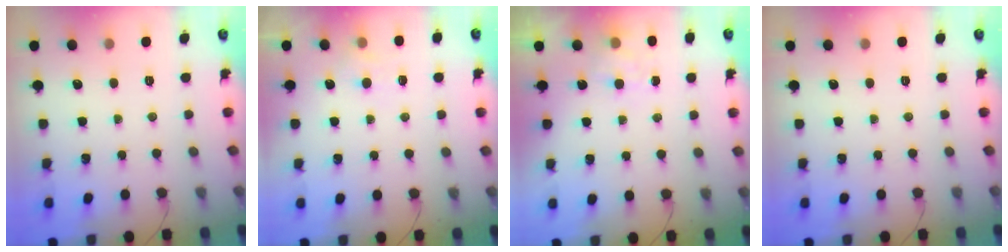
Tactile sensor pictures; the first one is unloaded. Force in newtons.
{"total": 3.9, "press": 3.6, "slide": 1.5}
{"total": 5.2, "press": 5.0, "slide": 1.4}
{"total": 0.0}